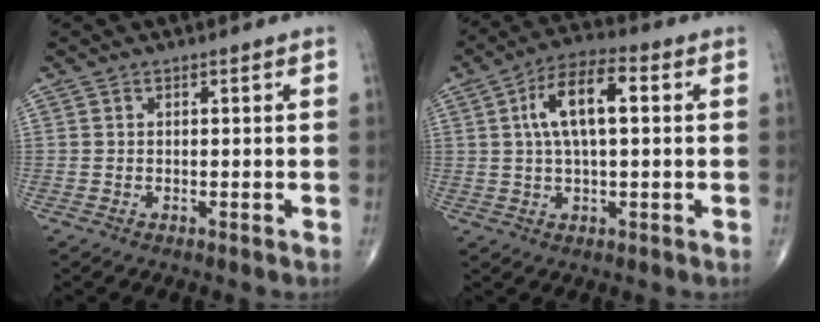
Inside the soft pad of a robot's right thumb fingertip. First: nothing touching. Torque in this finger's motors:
{"motor_torque": [1.05, 1.99, 1.03, -0.10, 0.32]}